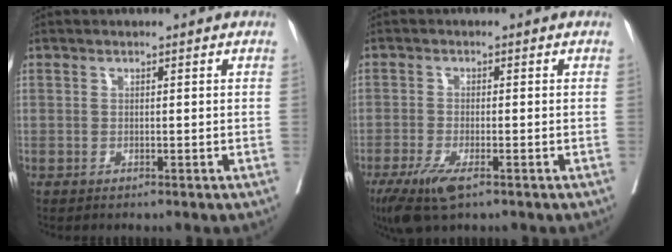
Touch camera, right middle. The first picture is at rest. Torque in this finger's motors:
{"motor_torque": [0.67, -0.41, 0.11, 0.04]}